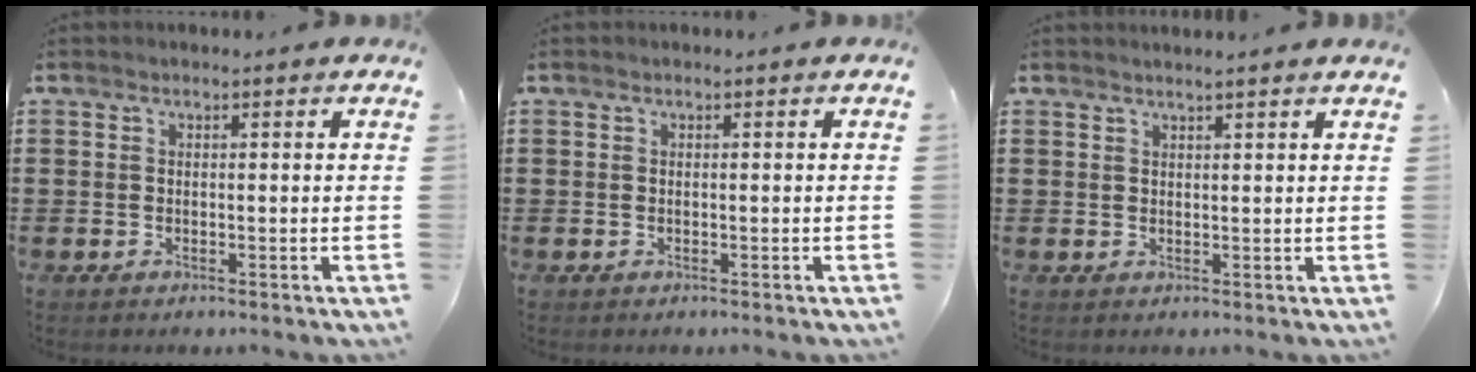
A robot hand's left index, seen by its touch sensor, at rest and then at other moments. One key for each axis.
{"total": 0.0}
{"total": 1.5, "fx": 1.4, "fy": -0.4, "fz": 0.3, "tx": -0.007, "ty": -0.002, "tz": 0.027}